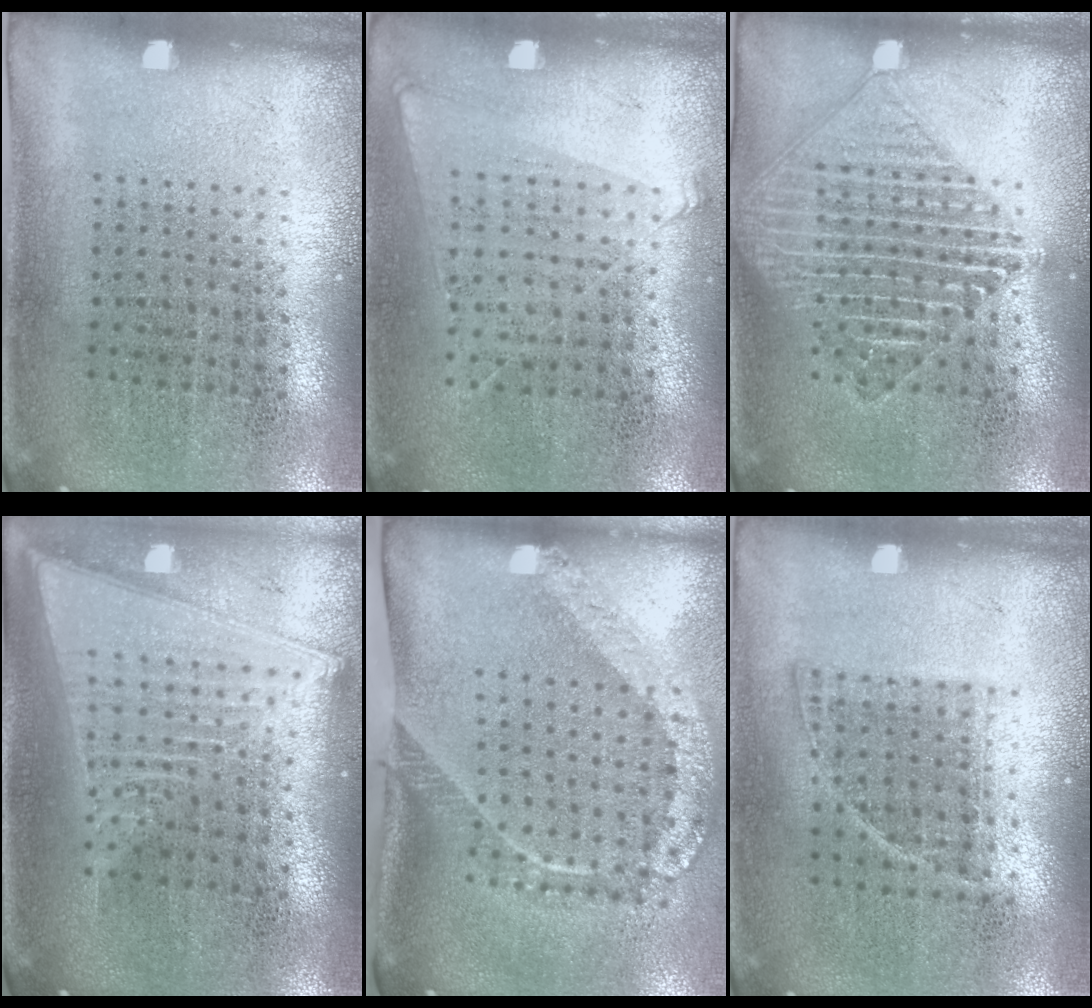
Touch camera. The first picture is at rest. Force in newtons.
{"total": 1.0, "press": 0.9, "slide": 0.5}
{"total": 1.8, "press": 1.8, "slide": 0.2}
{"total": 2.2, "press": 1.8, "slide": 1.2}
{"total": 2.4, "press": 1.6, "slide": 1.8}
{"total": 0.8, "press": 0.7, "slide": 0.4}